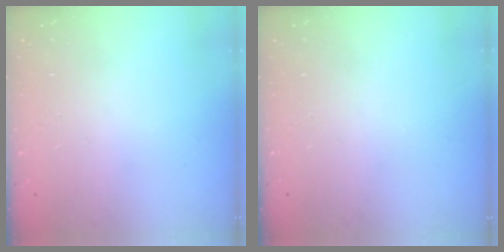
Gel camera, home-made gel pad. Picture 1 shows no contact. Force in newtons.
{"total": 0.0}